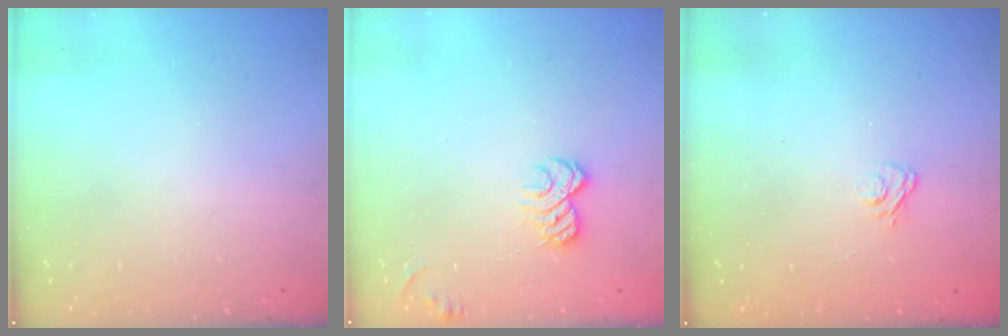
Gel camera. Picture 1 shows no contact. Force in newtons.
{"total": 6.6, "press": 6.6, "slide": 0.9}
{"total": 2.9, "press": 2.6, "slide": 1.2}